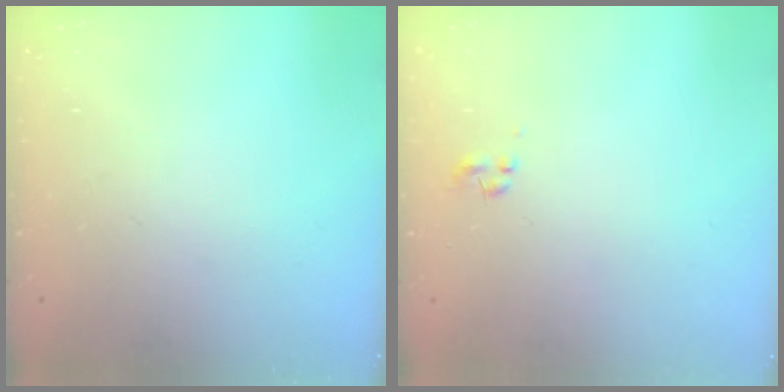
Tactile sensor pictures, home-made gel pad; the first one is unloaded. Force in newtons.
{"total": 0.0}